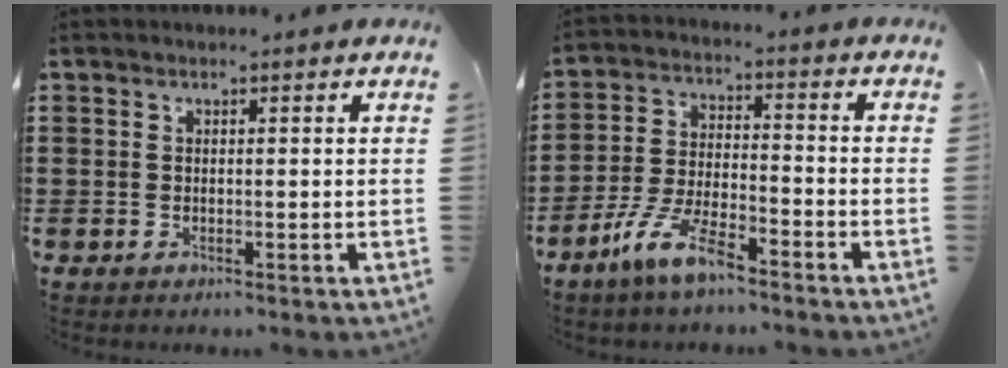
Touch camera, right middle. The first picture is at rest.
{"total": 8.2, "force": [-6.1, 1.2, 5.3], "torque": [-0.121, -0.009, -0.120]}